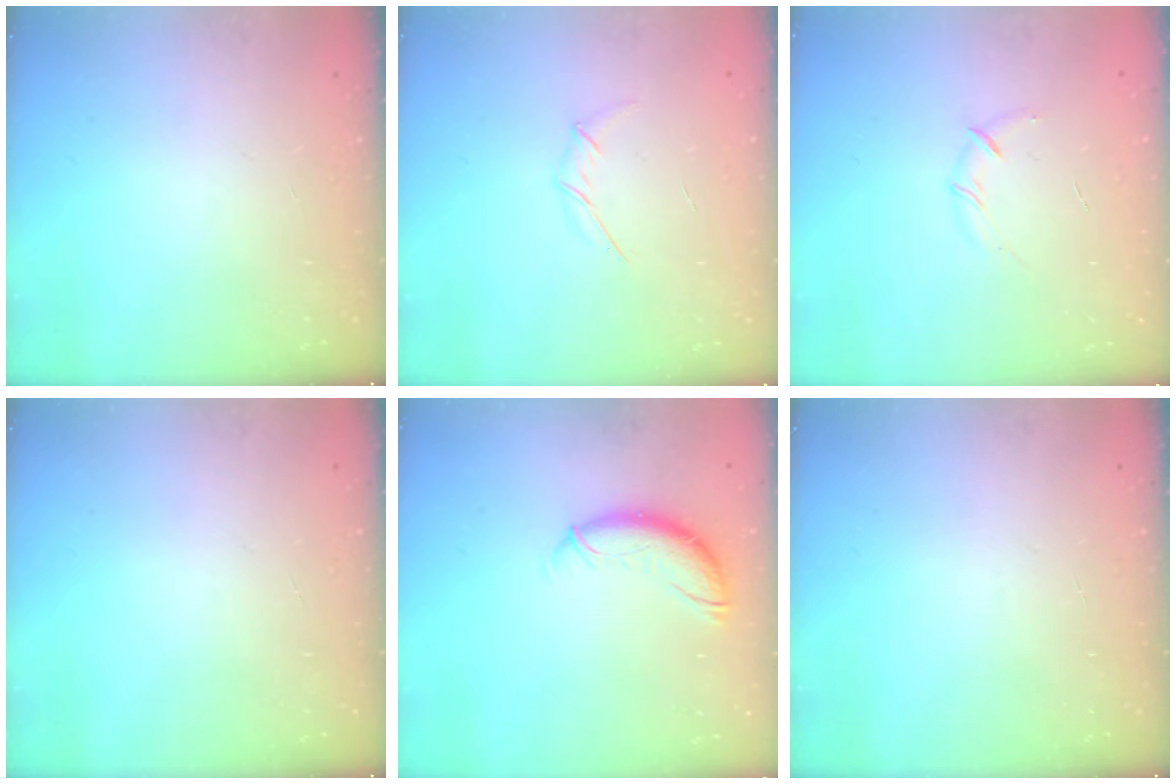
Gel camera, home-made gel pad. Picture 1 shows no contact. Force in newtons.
{"total": 4.1, "press": 3.9, "slide": 1.1}
{"total": 3.8, "press": 3.7, "slide": 1.0}
{"total": 0.0}
{"total": 10.5, "press": 10.4, "slide": 1.1}
{"total": 0.0}